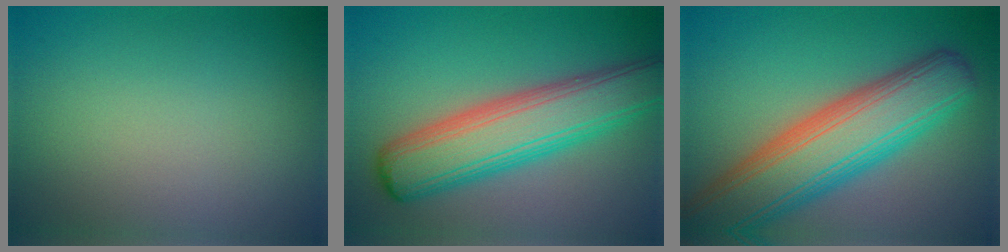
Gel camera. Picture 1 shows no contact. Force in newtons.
{"total": 8.3, "press": 8.3, "slide": 0.3}
{"total": 10.5, "press": 10.5, "slide": 0.6}